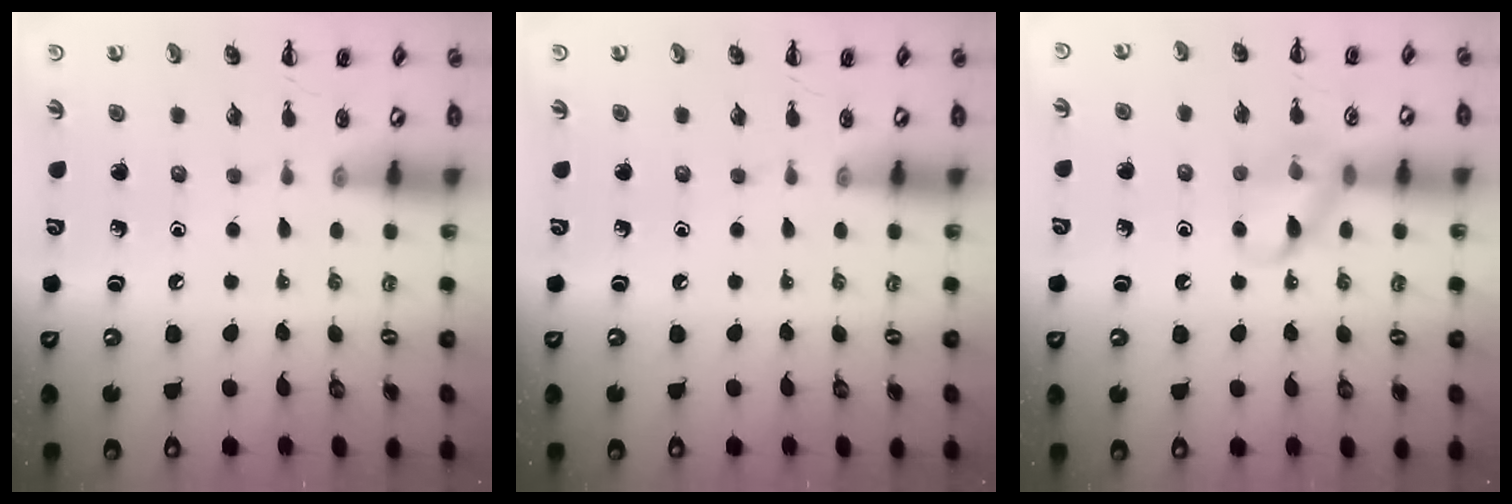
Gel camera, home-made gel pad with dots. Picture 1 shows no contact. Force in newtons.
{"total": 0.0}
{"total": 9.8, "press": 9.8, "slide": 0.7}